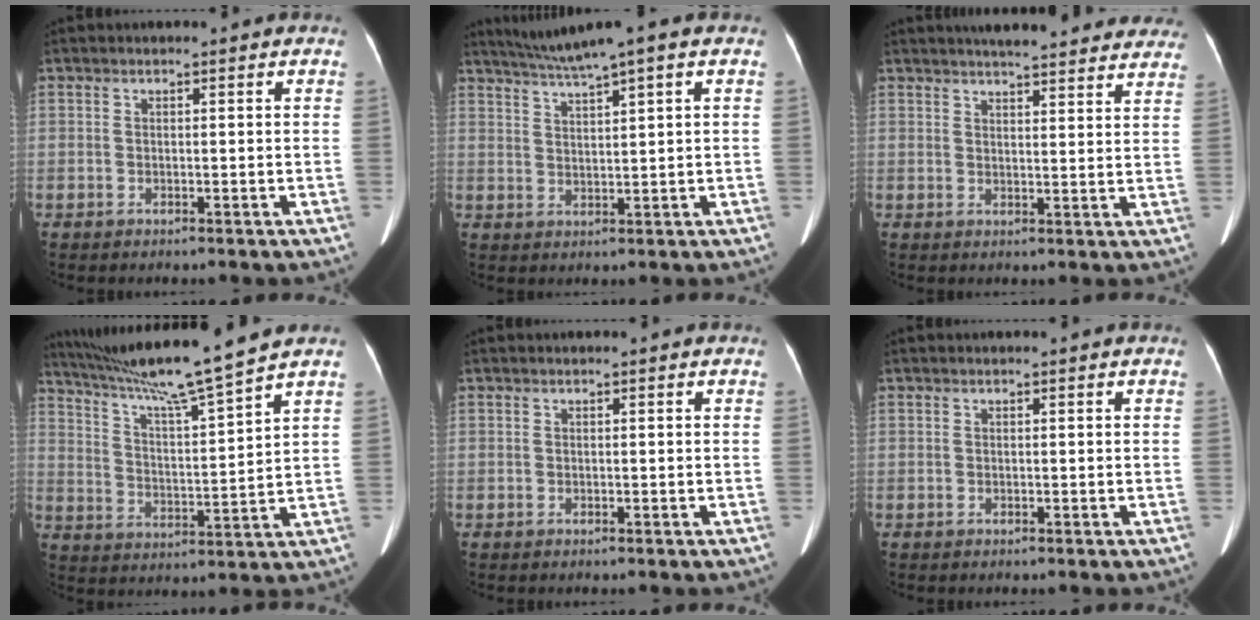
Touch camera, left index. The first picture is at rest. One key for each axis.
{"total": 5.8, "fx": 4.3, "fy": -0.9, "fz": 3.9, "tx": -0.076, "ty": 0.019, "tz": 0.082}
{"total": 19.1, "fx": 17.4, "fy": 3.5, "fz": 7.2, "tx": -0.086, "ty": 0.004, "tz": 0.199}
{"total": 14.2, "fx": 12.2, "fy": -2.5, "fz": 7.0, "tx": -0.122, "ty": -0.010, "tz": 0.206}
{"total": 0.0}
{"total": 0.0}